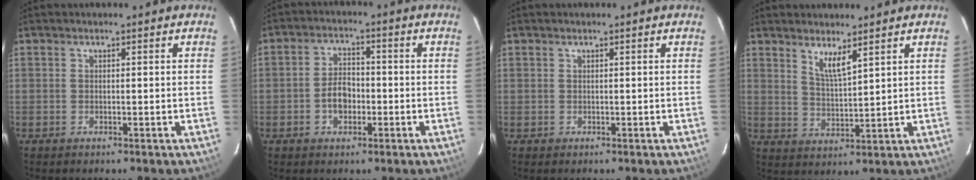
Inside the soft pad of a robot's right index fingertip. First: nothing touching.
{"total": 5.0, "force": [-1.5, 3.4, 3.4], "torque": [-0.064, 0.013, -0.023]}
{"total": 0.7, "force": [0.0, 0.7, -0.1], "torque": [0.003, 0.004, 0.002]}
{"total": 4.6, "force": [3.3, 0.7, 3.1], "torque": [-0.059, -0.006, 0.063]}